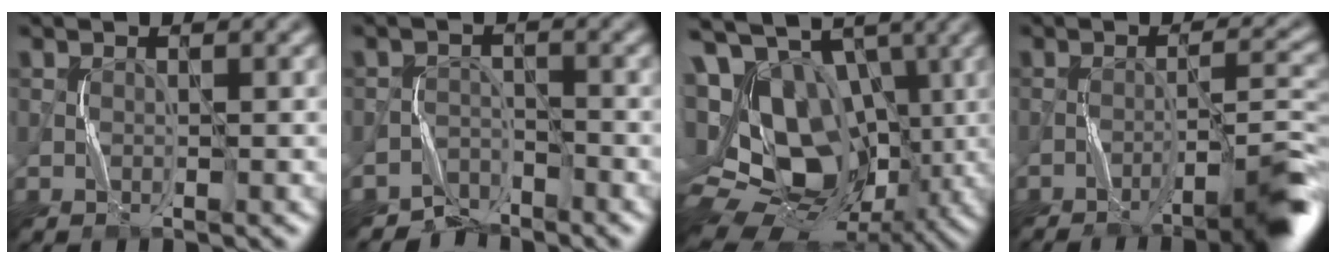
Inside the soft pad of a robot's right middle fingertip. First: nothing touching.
{"total": 3.1, "force": [-2.8, 1.0, -0.8], "torque": [0.025, 0.003, -0.054]}
{"total": 19.3, "force": [-0.2, 14.1, 13.2], "torque": [-0.230, 0.005, -0.007]}
{"total": 5.6, "force": [-3.7, 0.3, 4.2], "torque": [-0.049, 0.016, -0.065]}